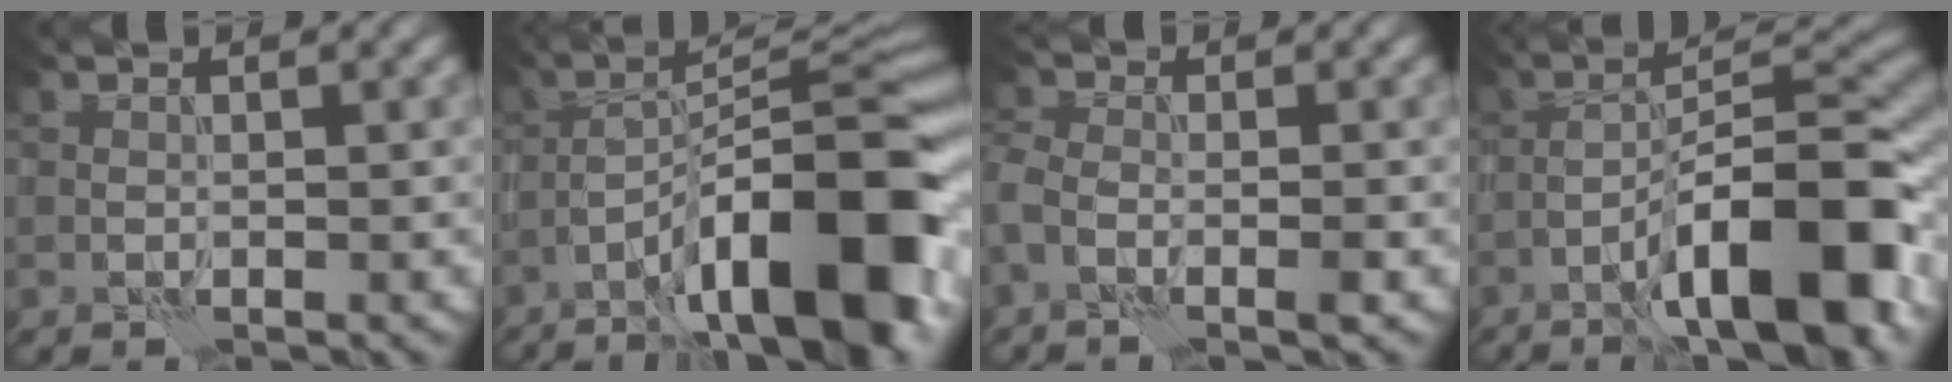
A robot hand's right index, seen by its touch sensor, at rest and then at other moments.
{"total": 15.3, "force": [-7.6, 4.1, 12.6], "torque": [-0.179, 0.024, -0.126]}
{"total": 3.0, "force": [-1.5, 1.4, 2.3], "torque": [-0.050, -0.004, -0.041]}
{"total": 12.2, "force": [-6.1, 2.9, 10.1], "torque": [-0.145, 0.023, -0.096]}